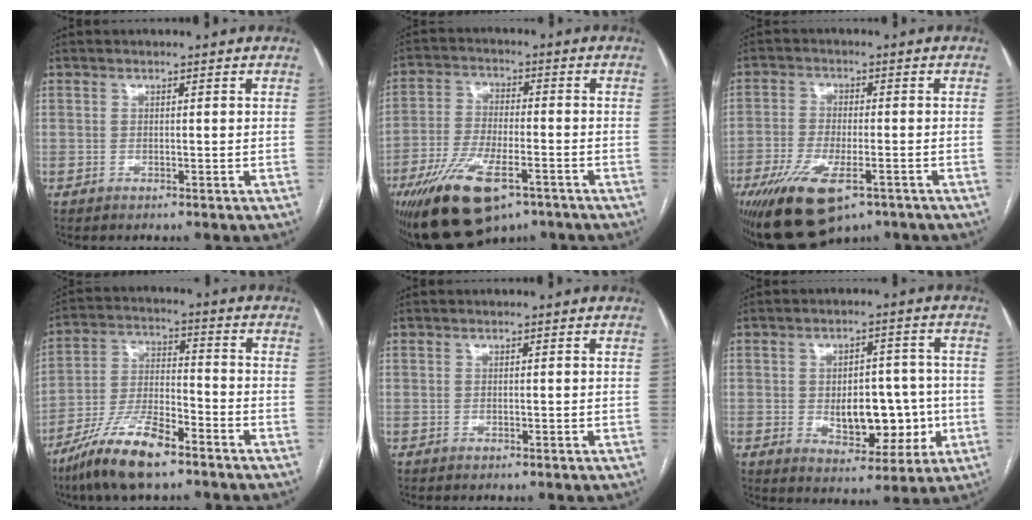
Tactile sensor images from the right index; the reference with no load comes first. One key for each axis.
{"total": 14.2, "fx": -8.2, "fy": 5.1, "fz": 10.3, "tx": -0.201, "ty": -0.013, "tz": -0.135}
{"total": 11.8, "fx": -6.8, "fy": 4.3, "fz": 8.5, "tx": -0.157, "ty": -0.017, "tz": -0.111}
{"total": 12.6, "fx": -8.7, "fy": 2.8, "fz": 8.6, "tx": -0.175, "ty": -0.013, "tz": -0.161}
{"total": 0.0}
{"total": 10.6, "fx": -1.4, "fy": 6.1, "fz": 8.5, "tx": -0.111, "ty": 0.013, "tz": -0.008}